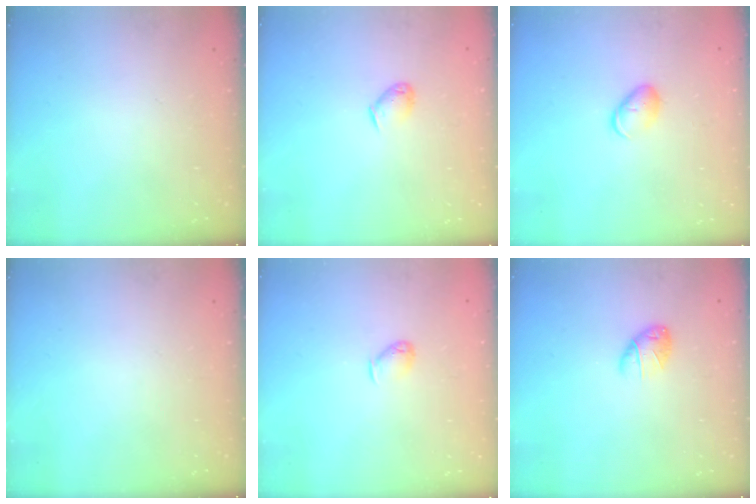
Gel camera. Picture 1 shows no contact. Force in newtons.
{"total": 3.7, "press": 3.7, "slide": 0.7}
{"total": 5.7, "press": 5.6, "slide": 0.6}
{"total": 0.0}
{"total": 4.1, "press": 4.0, "slide": 0.9}
{"total": 6.3, "press": 6.2, "slide": 1.2}